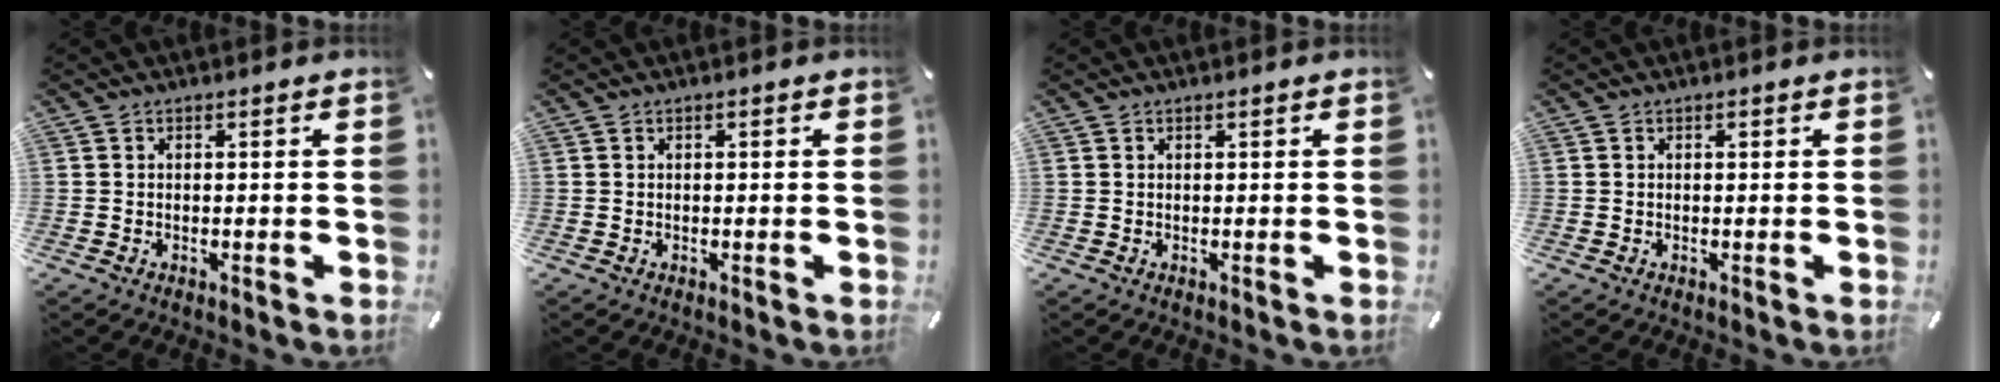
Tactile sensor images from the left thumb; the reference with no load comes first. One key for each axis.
{"total": 0.0}
{"total": 0.0}
{"total": 0.5, "fx": 0.2, "fy": 0.3, "fz": 0.4, "tx": -0.008, "ty": 0.000, "tz": 0.003}